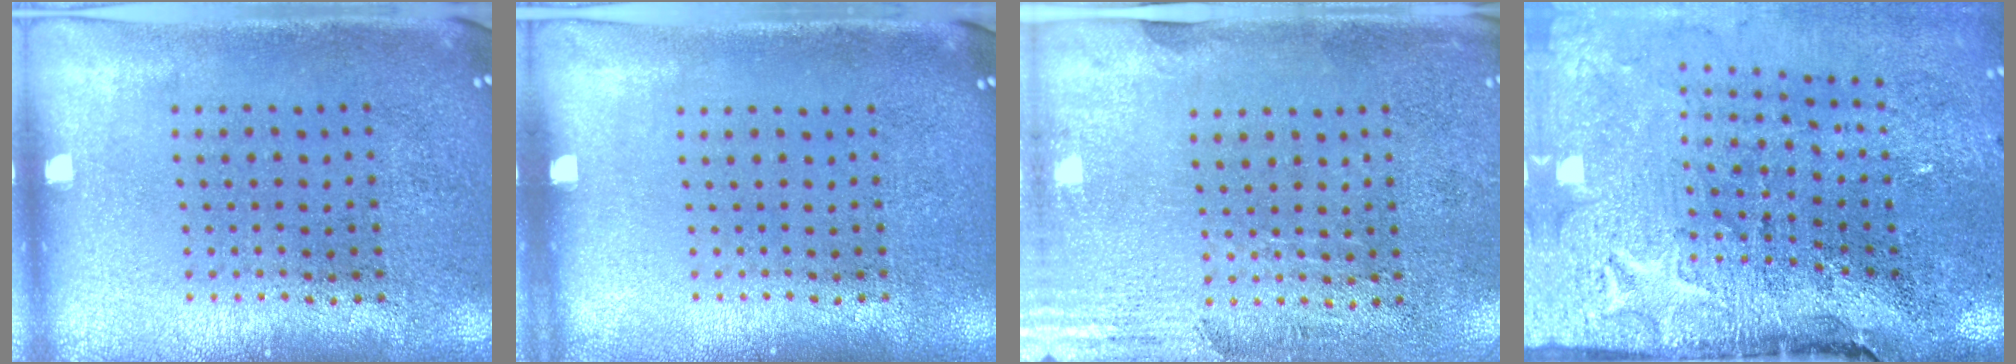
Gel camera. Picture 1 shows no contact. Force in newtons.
{"total": 0.0}
{"total": 2.9, "press": 2.4, "slide": 1.5}
{"total": 4.5, "press": 3.5, "slide": 2.7}